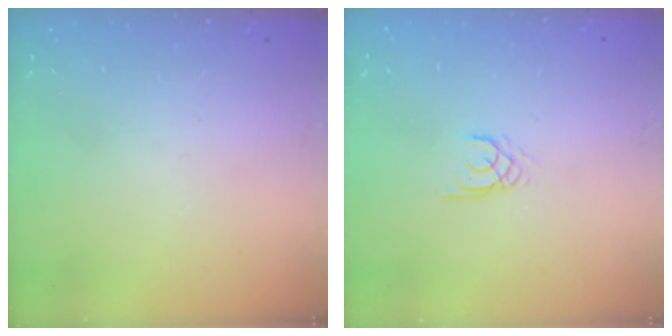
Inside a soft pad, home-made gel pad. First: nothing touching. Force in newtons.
{"total": 1.7, "press": 1.7, "slide": 0.2}